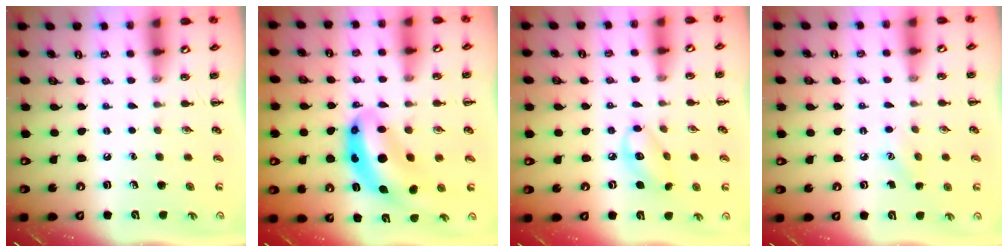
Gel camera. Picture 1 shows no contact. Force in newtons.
{"total": 10.0, "press": 9.6, "slide": 2.6}
{"total": 7.6, "press": 7.6, "slide": 0.7}
{"total": 5.2, "press": 5.0, "slide": 1.4}